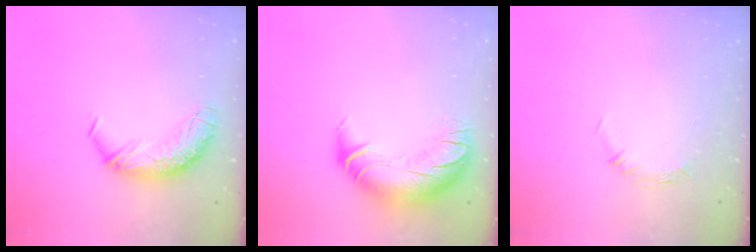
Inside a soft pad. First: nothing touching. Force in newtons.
{"total": 2.9, "press": 0.5, "slide": 2.9}
{"total": 5.9, "press": 5.8, "slide": 1.0}